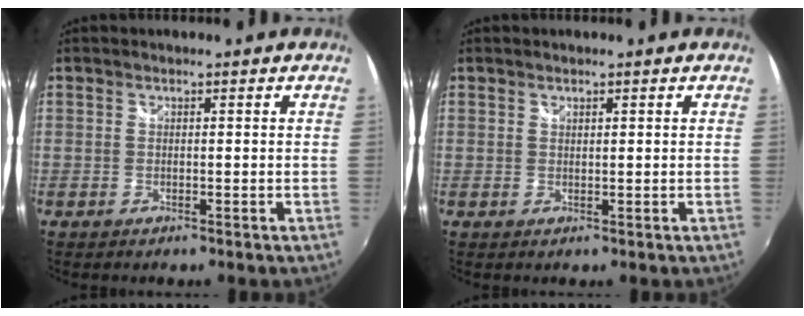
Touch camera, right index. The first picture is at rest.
{"total": 0.6, "force": [0.5, 0.2, 0.2], "torque": [-0.003, 0.000, 0.009]}